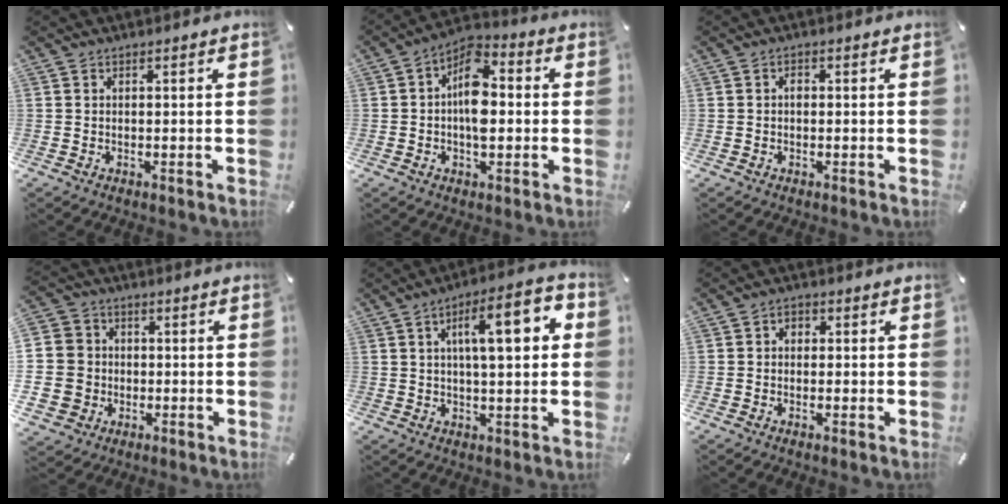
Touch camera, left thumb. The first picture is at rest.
{"total": 9.9, "force": [-0.5, 5.8, 8.0], "torque": [-0.136, 0.000, -0.011]}
{"total": 1.0, "force": [-0.1, 0.7, 0.7], "torque": [-0.014, 0.003, -0.004]}
{"total": 10.3, "force": [-1.3, 9.9, 2.4], "torque": [-0.073, 0.017, -0.020]}
{"total": 13.5, "force": [3.5, 4.2, 12.4], "torque": [-0.185, 0.000, 0.047]}
{"total": 2.2, "force": [-0.7, 1.8, 1.1], "torque": [-0.020, 0.009, -0.015]}